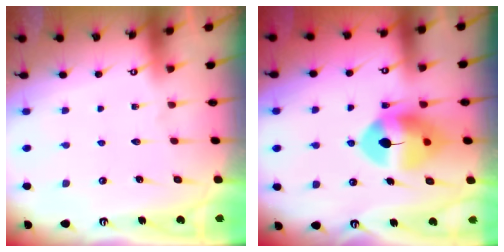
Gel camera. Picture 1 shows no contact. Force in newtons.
{"total": 11.5, "press": 11.4, "slide": 2.0}